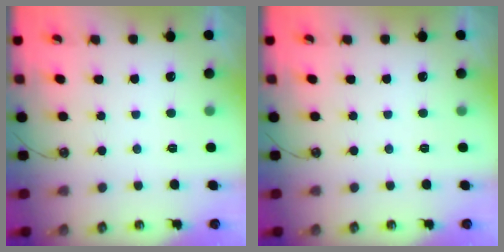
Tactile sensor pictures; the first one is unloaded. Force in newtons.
{"total": 0.0}